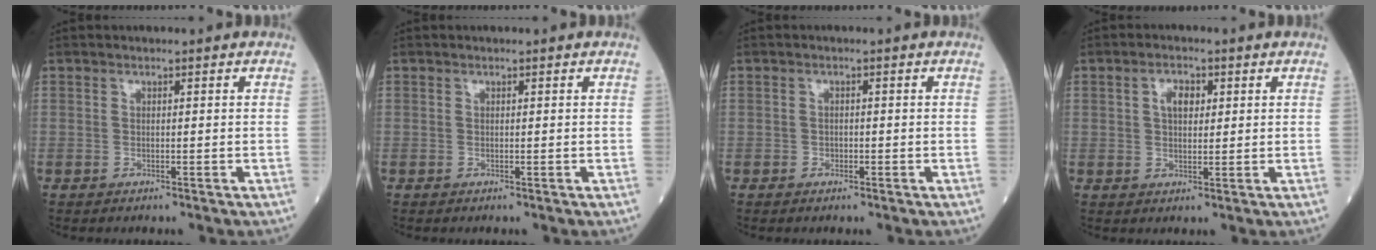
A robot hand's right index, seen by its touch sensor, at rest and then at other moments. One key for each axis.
{"total": 0.0}
{"total": 0.8, "fx": -0.3, "fy": 0.7, "fz": 0.3, "tx": 0.000, "ty": 0.003, "tz": -0.003}
{"total": 3.3, "fx": 1.1, "fy": 1.9, "fz": 2.5, "tx": -0.047, "ty": 0.006, "tz": 0.020}